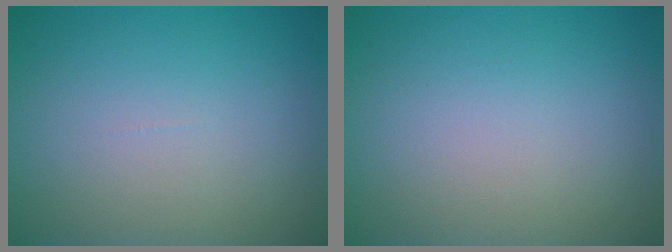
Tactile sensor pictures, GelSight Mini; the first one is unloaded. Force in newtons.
{"total": 0.0}